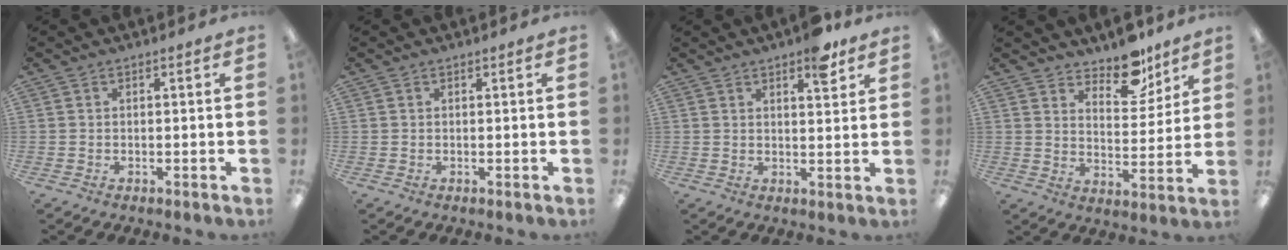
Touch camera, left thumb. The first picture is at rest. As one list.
[{"total": 0.0}, {"total": 6.4, "force": [4.4, 2.3, 4.0], "torque": [-0.041, -0.020, 0.069]}, {"total": 10.9, "force": [9.0, 4.8, 3.7], "torque": [-0.039, -0.063, 0.162]}]